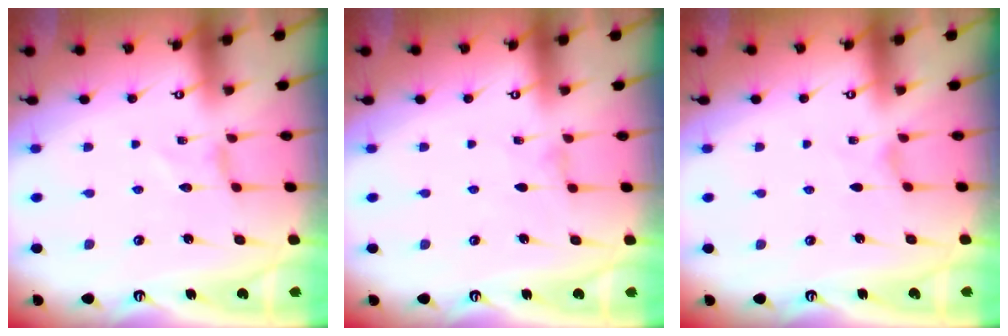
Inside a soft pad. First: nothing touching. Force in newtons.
{"total": 0.6, "press": 0.6, "slide": 0.2}
{"total": 0.9, "press": 0.8, "slide": 0.3}